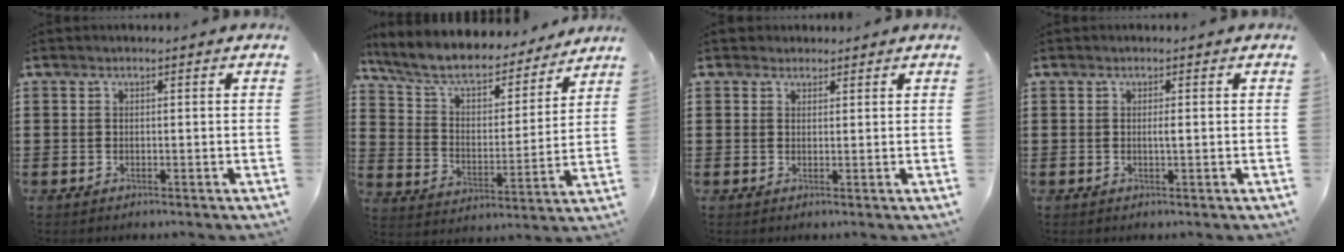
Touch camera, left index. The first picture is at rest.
{"total": 7.6, "force": [6.5, 2.3, 3.2], "torque": [-0.091, -0.040, 0.109]}
{"total": 1.5, "force": [1.3, 0.8, -0.1], "torque": [-0.002, 0.005, 0.027]}
{"total": 1.0, "force": [0.0, 0.1, 1.0], "torque": [-0.020, -0.004, 0.001]}